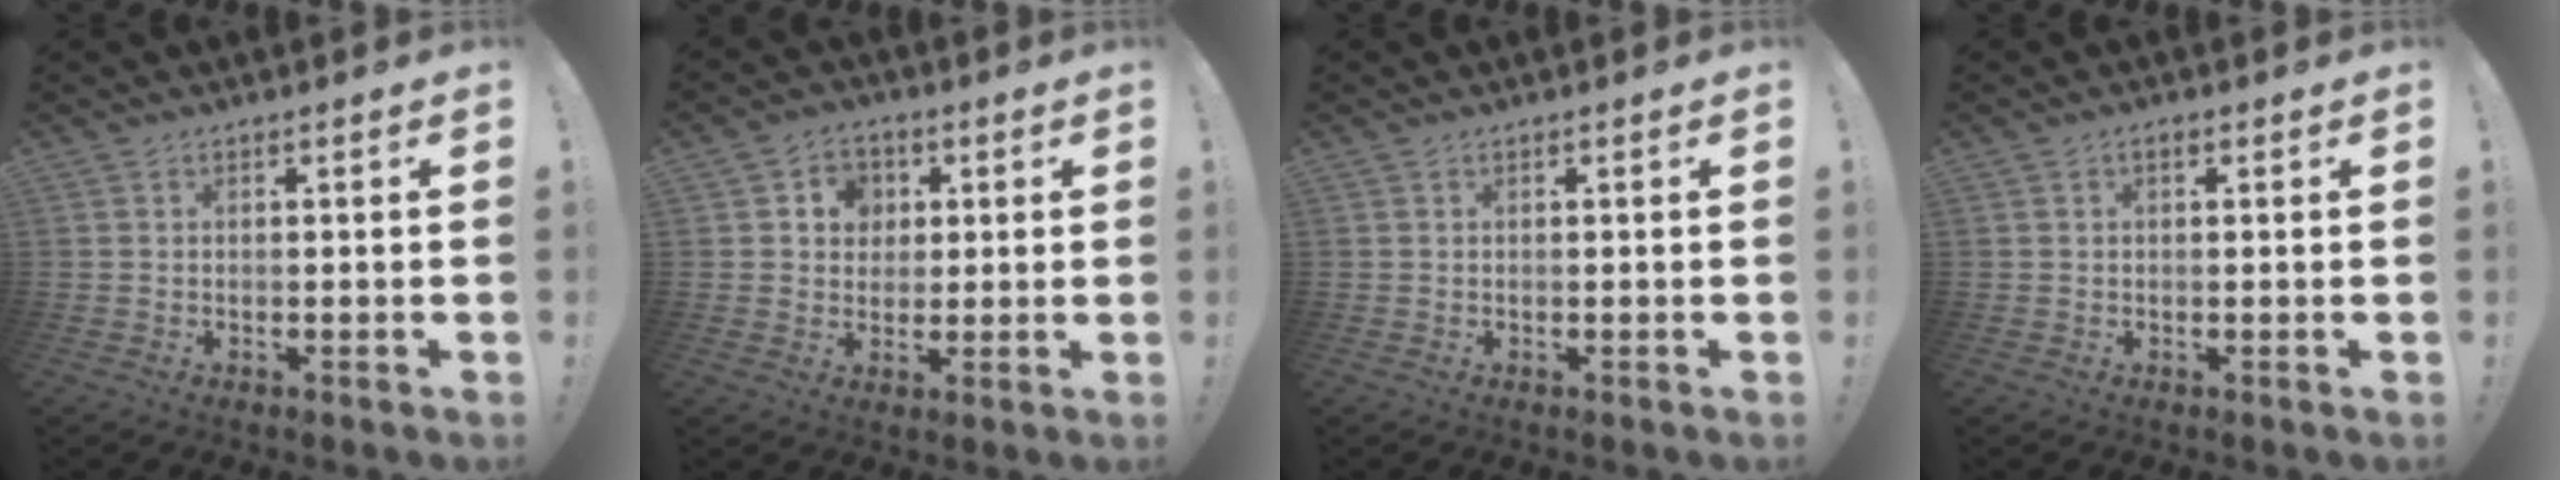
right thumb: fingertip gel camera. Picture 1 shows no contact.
{"total": 7.2, "force": [1.7, 6.6, 2.3], "torque": [-0.034, -0.003, 0.033]}
{"total": 0.0}
{"total": 1.0, "force": [0.5, 0.5, 0.8], "torque": [-0.014, 0.001, 0.007]}